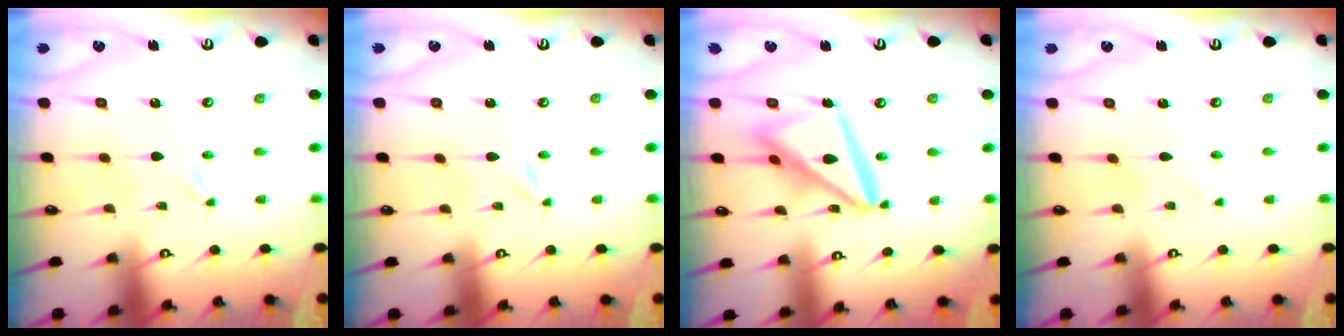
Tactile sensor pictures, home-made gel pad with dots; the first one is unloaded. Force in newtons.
{"total": 0.0}
{"total": 16.4, "press": 16.3, "slide": 1.7}
{"total": 1.7, "press": 1.7, "slide": 0.1}